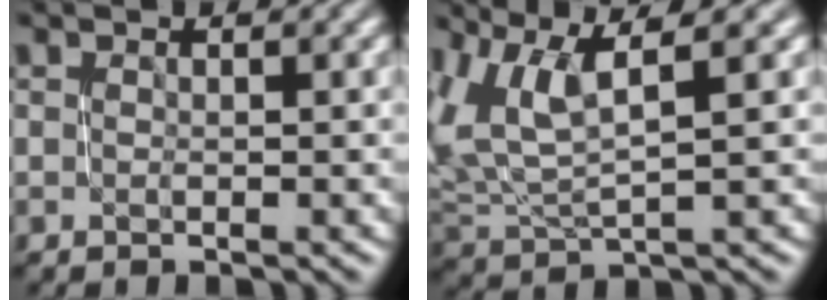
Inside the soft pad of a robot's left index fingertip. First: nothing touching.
{"total": 5.9, "force": [3.6, 1.6, 4.4], "torque": [-0.107, 0.009, 0.076]}